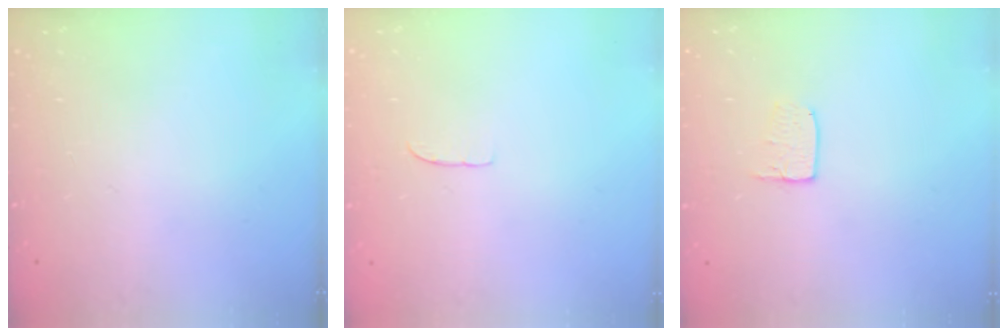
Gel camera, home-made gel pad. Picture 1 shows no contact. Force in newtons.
{"total": 3.1, "press": 3.1, "slide": 0.2}
{"total": 5.4, "press": 5.4, "slide": 0.3}